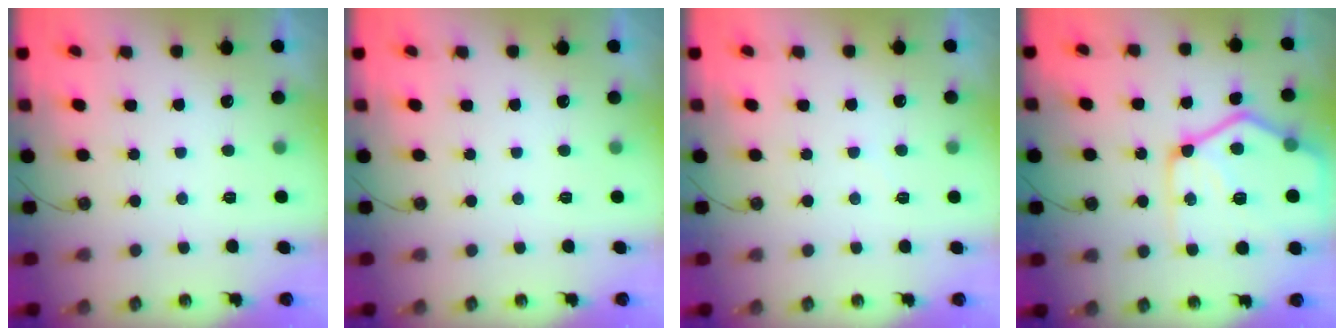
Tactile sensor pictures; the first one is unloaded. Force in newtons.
{"total": 0.0}
{"total": 2.2, "press": 2.2, "slide": 0.4}
{"total": 21.2, "press": 21.1, "slide": 2.6}